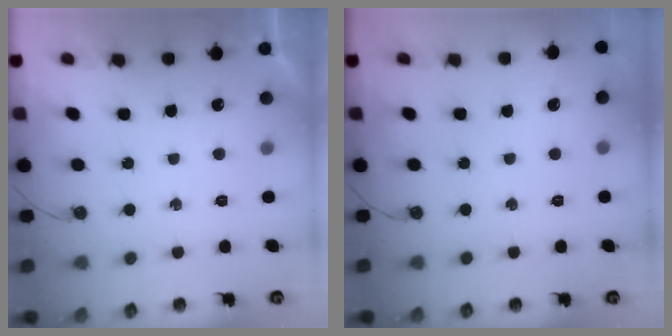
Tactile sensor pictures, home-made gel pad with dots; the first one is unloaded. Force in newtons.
{"total": 0.0}